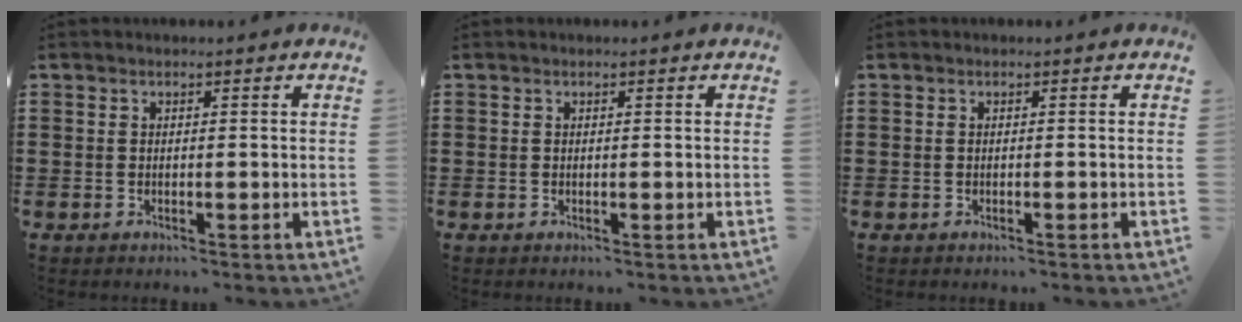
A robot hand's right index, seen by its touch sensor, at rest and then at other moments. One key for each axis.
{"total": 0.0}
{"total": 0.0}